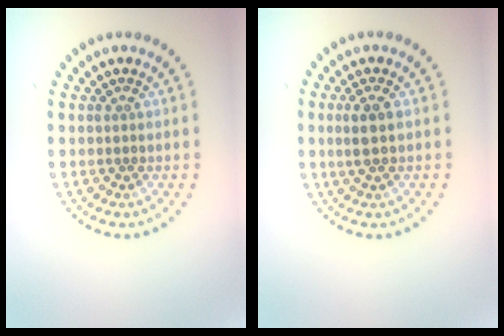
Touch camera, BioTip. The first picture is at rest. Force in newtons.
{"total": 1.8, "press": 1.7, "slide": 0.7}